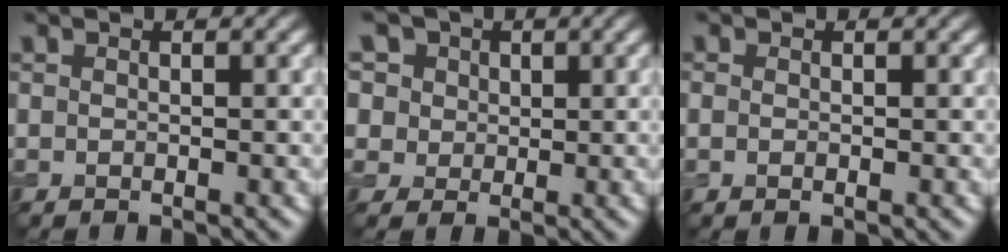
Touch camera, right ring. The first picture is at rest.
{"total": 10.9, "force": [5.7, 8.1, 4.7], "torque": [-0.115, 0.032, 0.072]}
{"total": 0.7, "force": [-0.1, 0.4, 0.6], "torque": [-0.011, -0.002, -0.001]}